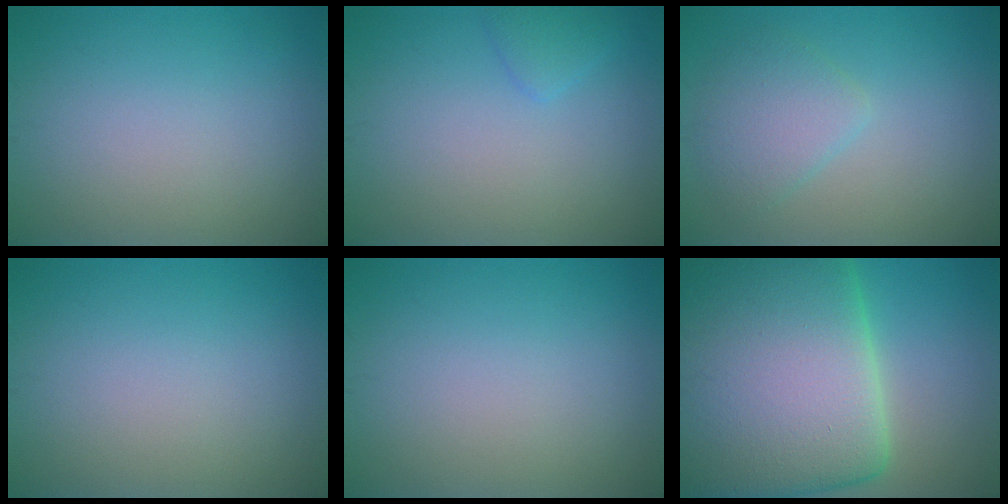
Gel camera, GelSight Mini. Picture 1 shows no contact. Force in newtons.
{"total": 1.3, "press": 1.3, "slide": 0.0}
{"total": 3.0, "press": 3.0, "slide": 0.2}
{"total": 0.0}
{"total": 0.0}
{"total": 23.5, "press": 23.5, "slide": 1.1}